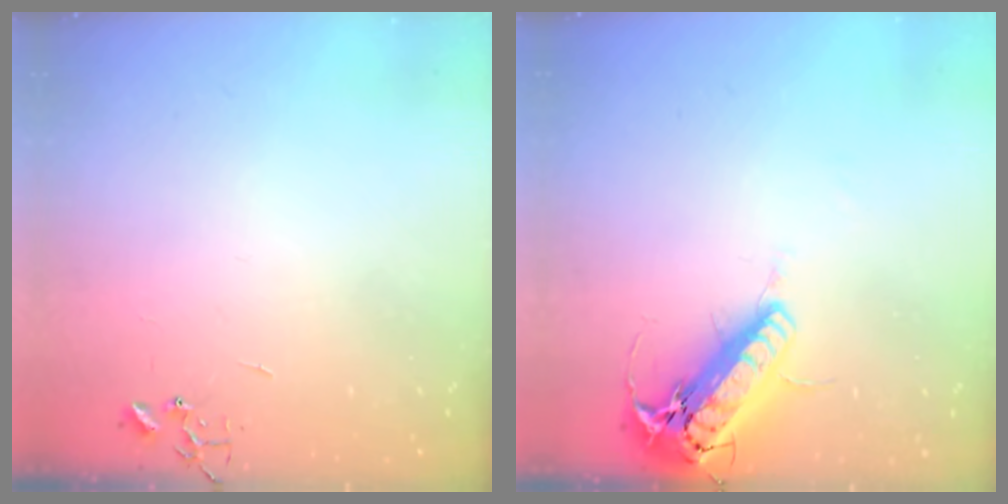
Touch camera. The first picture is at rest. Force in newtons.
{"total": 18.2, "press": 17.8, "slide": 3.8}